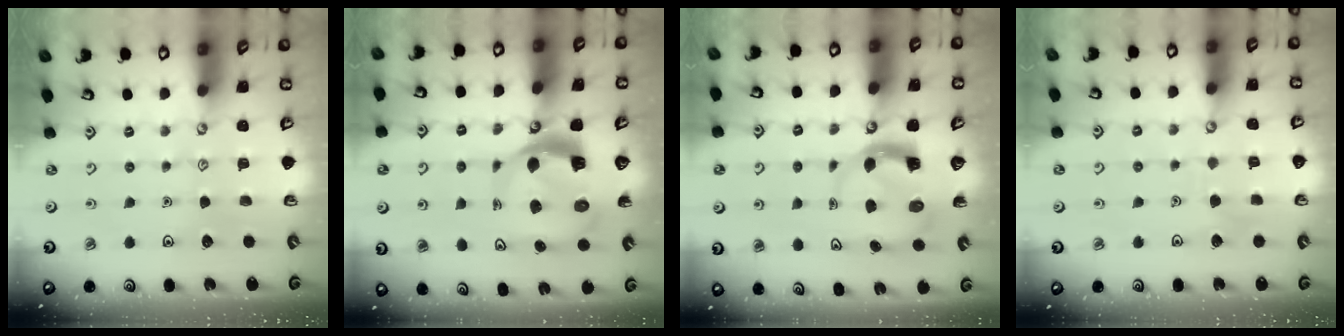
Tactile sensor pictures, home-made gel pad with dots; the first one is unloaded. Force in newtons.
{"total": 8.2, "press": 8.1, "slide": 1.1}
{"total": 3.9, "press": 3.9, "slide": 0.5}
{"total": 3.0, "press": 3.0, "slide": 0.1}